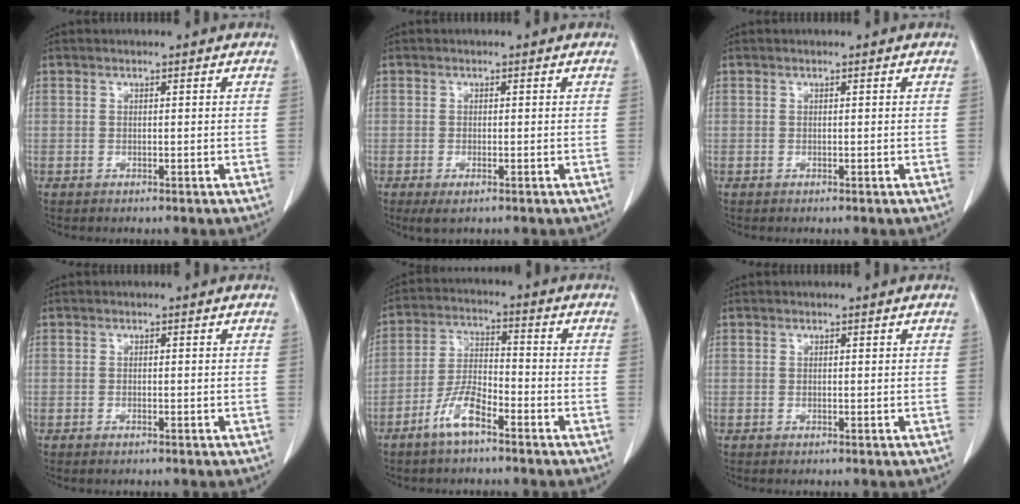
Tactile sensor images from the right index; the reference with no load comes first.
{"total": 2.1, "force": [-1.1, 0.6, 1.7], "torque": [-0.030, -0.006, -0.013]}
{"total": 0.0}
{"total": 0.6, "force": [-0.4, 0.0, 0.4], "torque": [-0.012, -0.003, -0.003]}
{"total": 6.9, "force": [-4.4, 1.9, 4.9], "torque": [-0.109, 0.001, -0.086]}
{"total": 0.0}